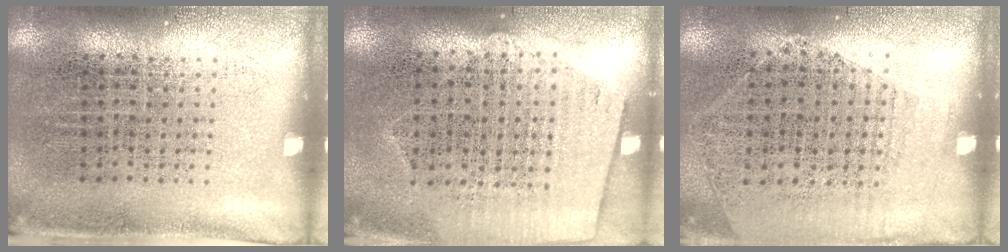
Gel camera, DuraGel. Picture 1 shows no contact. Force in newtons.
{"total": 1.2, "press": 1.1, "slide": 0.6}
{"total": 1.3, "press": 1.0, "slide": 0.8}